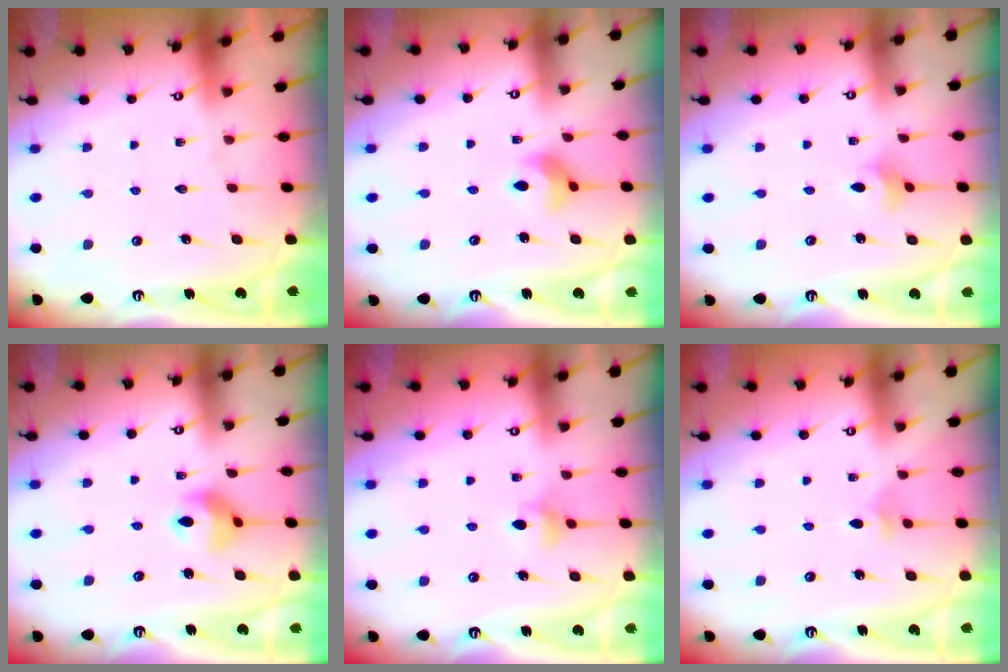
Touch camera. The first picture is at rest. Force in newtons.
{"total": 7.3, "press": 7.2, "slide": 1.5}
{"total": 2.2, "press": 2.1, "slide": 0.4}
{"total": 8.5, "press": 8.4, "slide": 0.8}
{"total": 4.2, "press": 4.1, "slide": 0.7}
{"total": 3.0, "press": 2.9, "slide": 0.7}